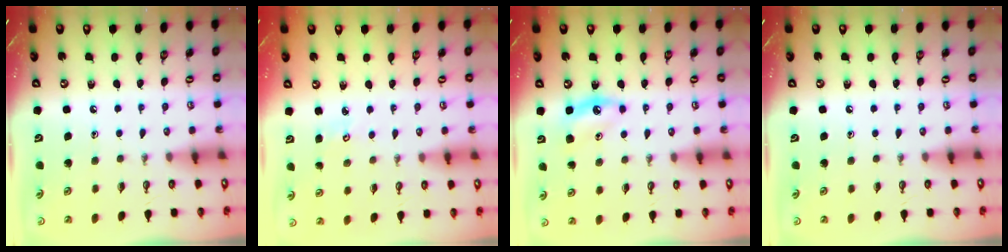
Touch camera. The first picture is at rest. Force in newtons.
{"total": 2.8, "press": 2.8, "slide": 0.3}
{"total": 6.0, "press": 5.9, "slide": 0.8}
{"total": 0.0}